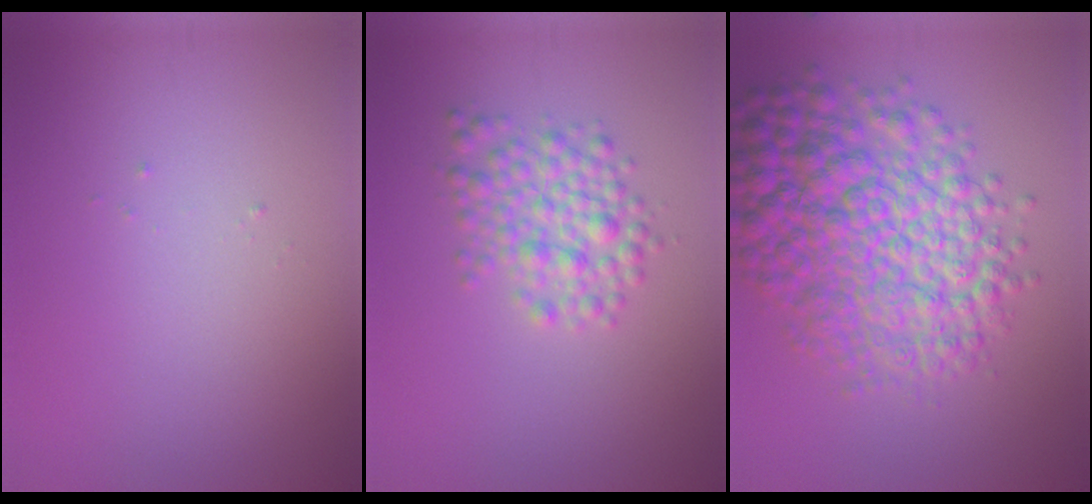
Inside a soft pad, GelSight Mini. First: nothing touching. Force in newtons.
{"total": 3.6, "press": 3.6, "slide": 0.1}
{"total": 10.1, "press": 10.1, "slide": 0.1}